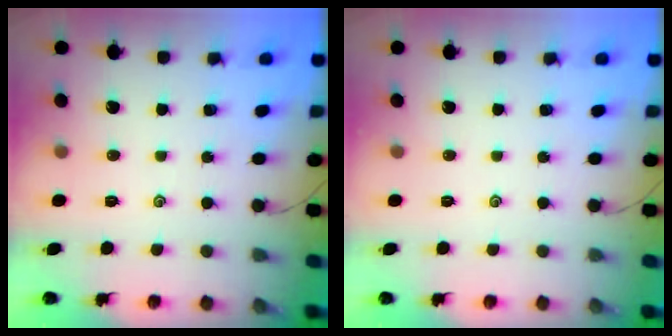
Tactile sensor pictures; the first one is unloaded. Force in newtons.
{"total": 0.0}